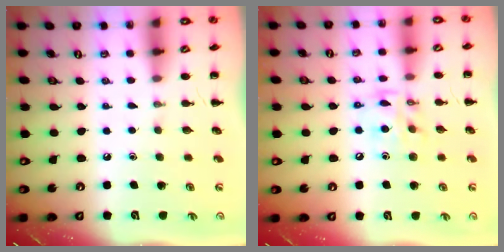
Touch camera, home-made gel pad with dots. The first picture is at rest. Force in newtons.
{"total": 11.7, "press": 11.5, "slide": 2.0}